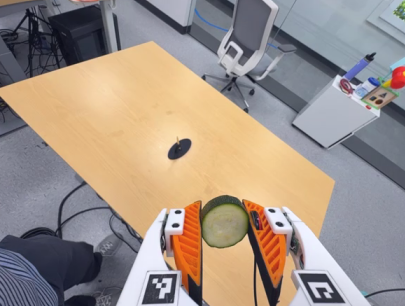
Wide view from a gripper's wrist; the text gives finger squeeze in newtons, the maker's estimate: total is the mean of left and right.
{"total": 9.5, "left": 9.0, "right": 10.1}